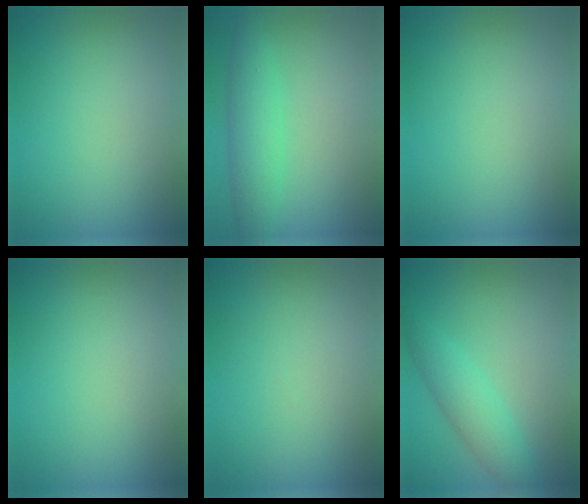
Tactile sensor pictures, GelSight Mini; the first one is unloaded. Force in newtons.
{"total": 3.6, "press": 3.6, "slide": 0.1}
{"total": 0.0}
{"total": 0.0}
{"total": 0.0}
{"total": 3.2, "press": 3.2, "slide": 0.0}